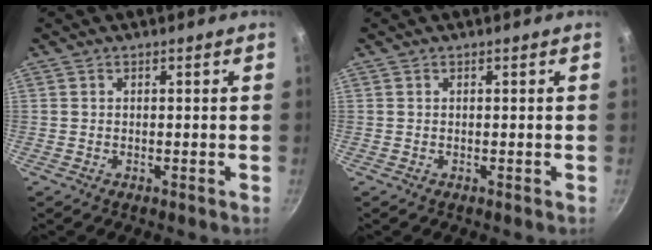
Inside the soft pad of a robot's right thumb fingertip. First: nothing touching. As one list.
[{"total": 0.0}]